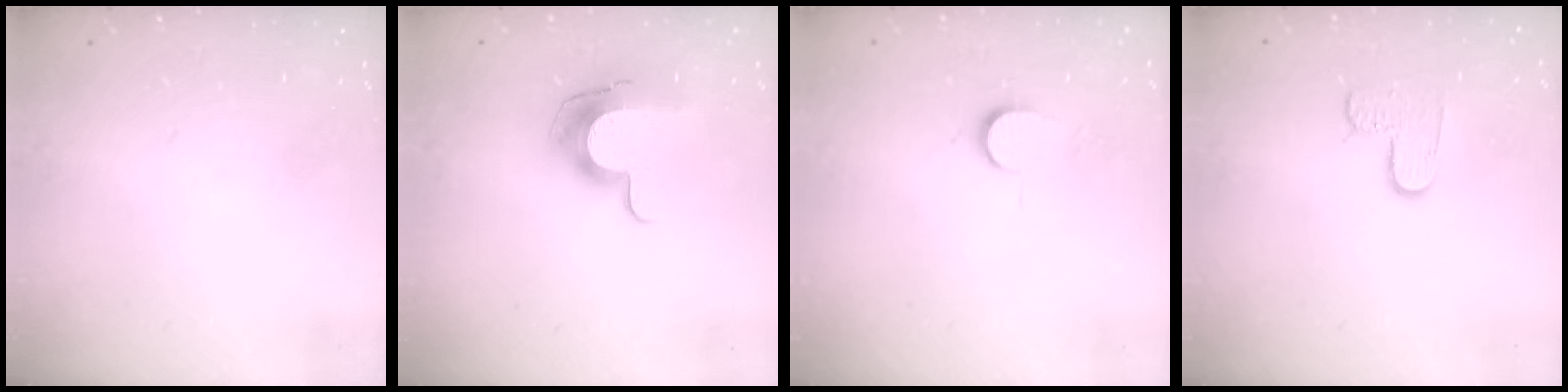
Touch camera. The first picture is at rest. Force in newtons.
{"total": 10.4, "press": 10.3, "slide": 1.0}
{"total": 5.4, "press": 5.4, "slide": 0.6}
{"total": 4.6, "press": 4.5, "slide": 0.5}